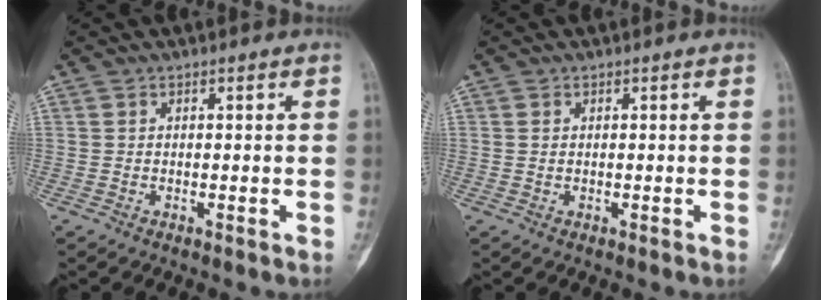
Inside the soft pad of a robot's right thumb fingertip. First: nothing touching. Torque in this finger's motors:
{"motor_torque": [-0.37, 0.19, 0.38, -0.04, -0.03]}